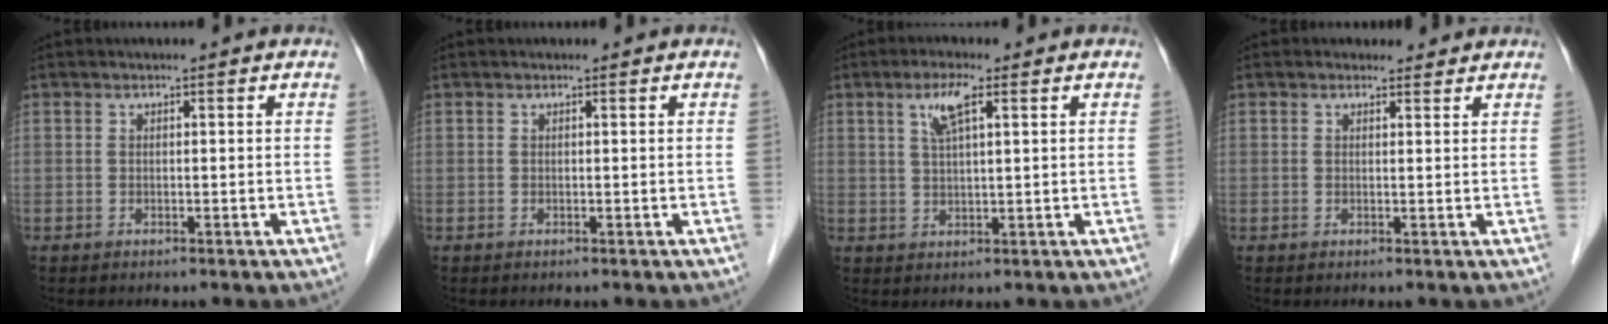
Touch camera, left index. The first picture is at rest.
{"total": 0.0}
{"total": 4.4, "force": [2.1, 0.8, 3.8], "torque": [-0.078, 0.007, 0.041]}
{"total": 1.6, "force": [1.4, 0.8, -0.1], "torque": [0.000, 0.006, 0.015]}